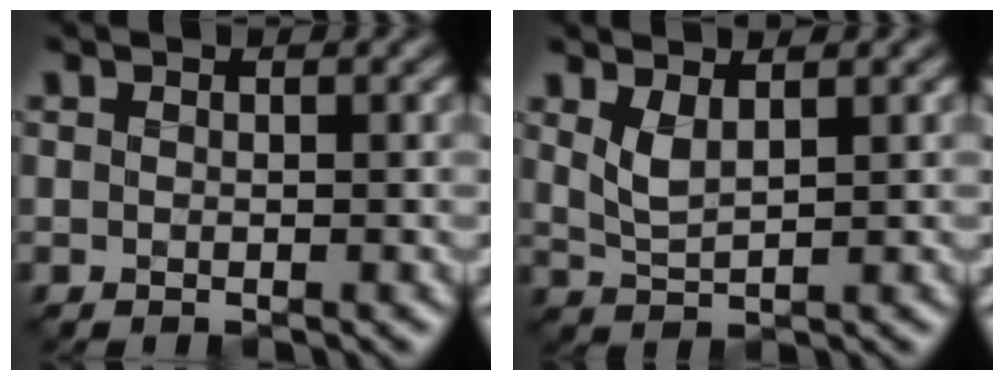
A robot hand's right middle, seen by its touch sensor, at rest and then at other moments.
{"total": 2.0, "force": [0.9, 0.6, 1.7], "torque": [-0.042, -0.007, 0.020]}